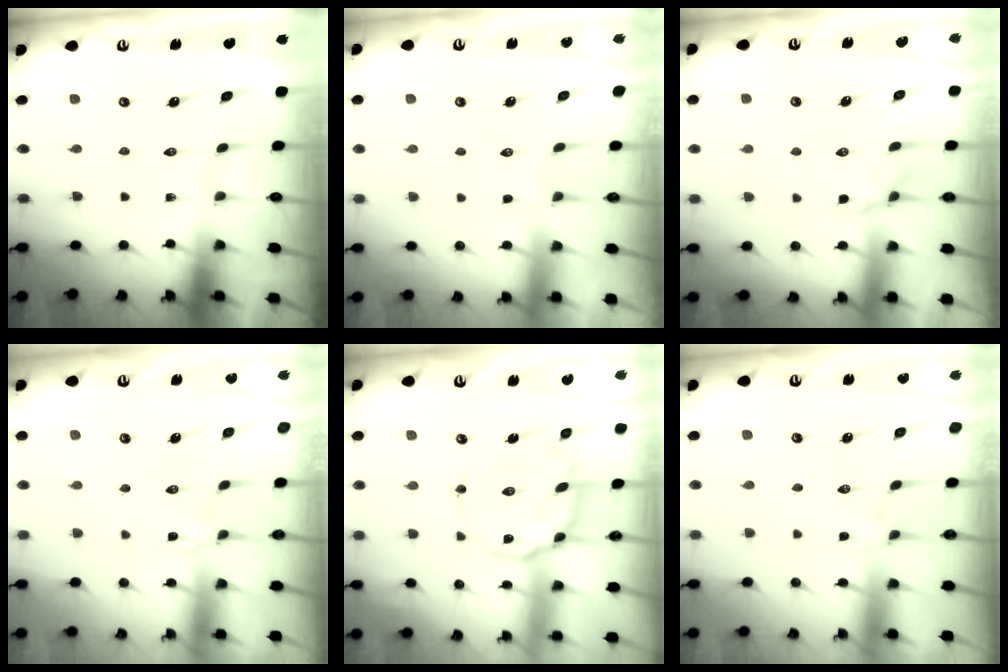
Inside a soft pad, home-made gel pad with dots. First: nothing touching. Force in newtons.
{"total": 2.6, "press": 2.4, "slide": 1.2}
{"total": 5.4, "press": 5.0, "slide": 1.8}
{"total": 1.8, "press": 1.8, "slide": 0.3}
{"total": 11.2, "press": 11.2, "slide": 0.7}
{"total": 1.8, "press": 1.8, "slide": 0.3}